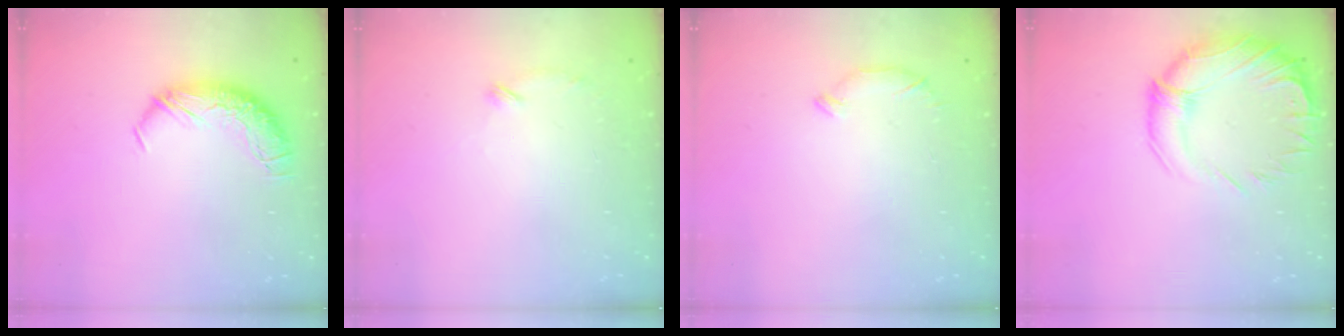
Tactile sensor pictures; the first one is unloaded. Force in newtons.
{"total": 8.3, "press": 8.3, "slide": 0.5}
{"total": 6.0, "press": 5.9, "slide": 0.7}
{"total": 3.9, "press": 2.2, "slide": 3.2}